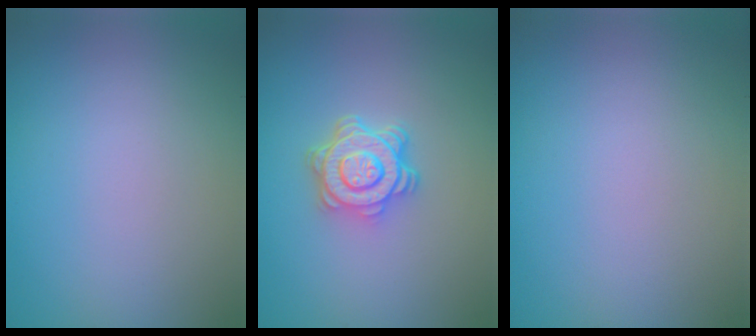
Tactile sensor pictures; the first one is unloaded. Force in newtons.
{"total": 4.5, "press": 3.4, "slide": 3.0}
{"total": 0.0}